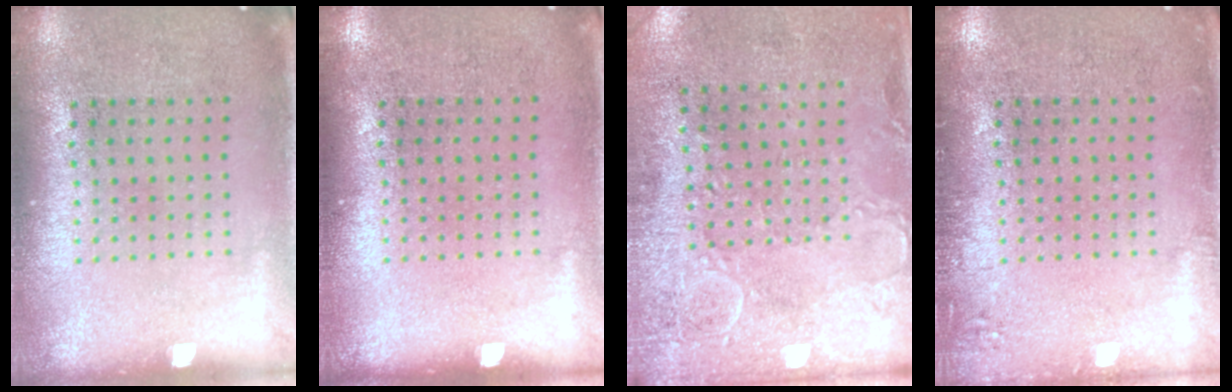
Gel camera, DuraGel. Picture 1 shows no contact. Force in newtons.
{"total": 0.0}
{"total": 2.9, "press": 2.3, "slide": 1.8}
{"total": 1.3, "press": 1.2, "slide": 0.3}